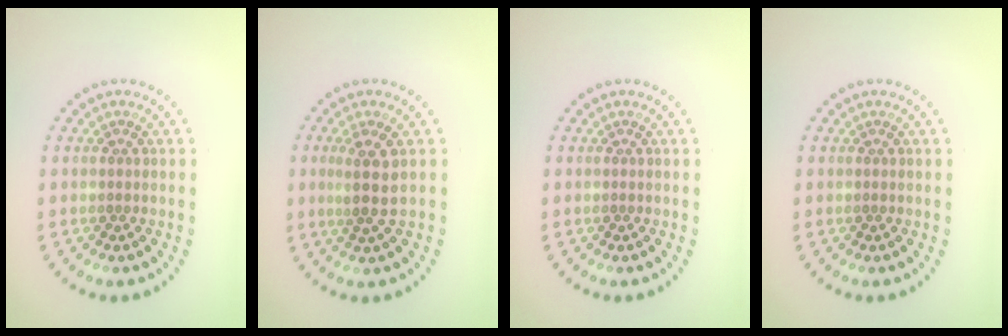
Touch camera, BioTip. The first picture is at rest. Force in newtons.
{"total": 2.7, "press": 2.2, "slide": 1.5}
{"total": 0.0}
{"total": 0.0}